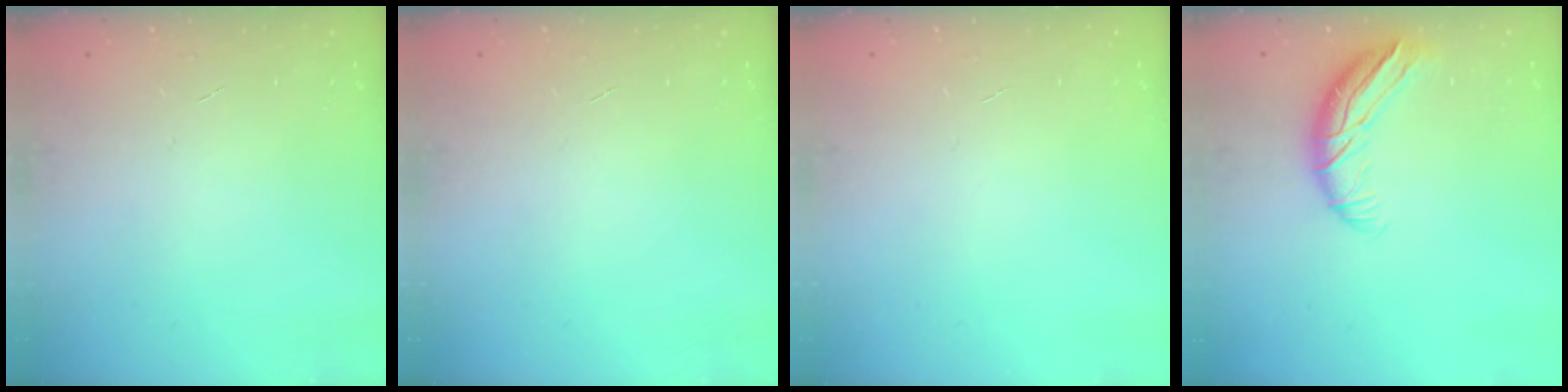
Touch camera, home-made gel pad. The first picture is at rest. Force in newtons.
{"total": 0.0}
{"total": 0.0}
{"total": 10.9, "press": 10.8, "slide": 1.3}